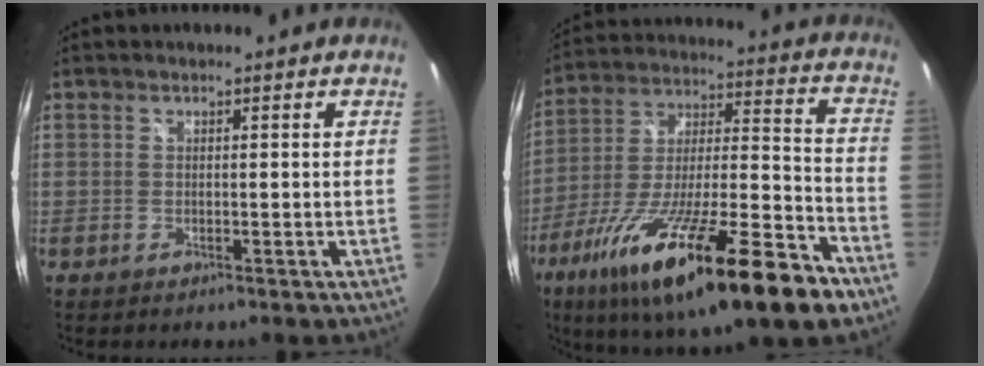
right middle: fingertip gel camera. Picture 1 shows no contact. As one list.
[{"total": 28.5, "force": [-16.7, 5.3, 22.5], "torque": [-0.375, -0.049, -0.276]}]